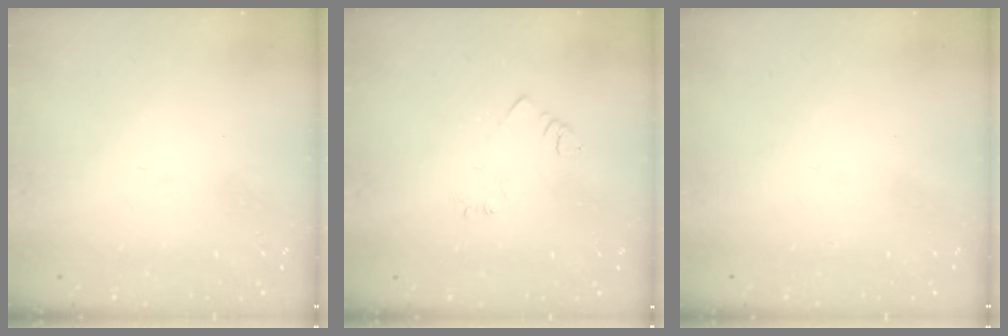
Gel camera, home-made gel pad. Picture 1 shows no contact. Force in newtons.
{"total": 2.7, "press": 2.7, "slide": 0.4}
{"total": 1.5, "press": 1.5, "slide": 0.1}